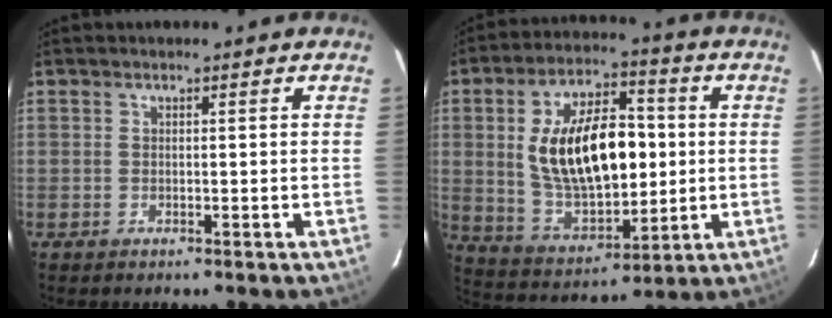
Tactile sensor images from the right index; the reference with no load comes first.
{"total": 20.1, "force": [1.7, 10.2, 17.2], "torque": [-0.317, 0.013, 0.049]}